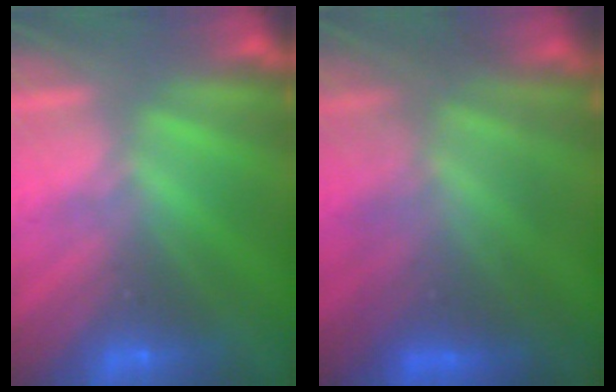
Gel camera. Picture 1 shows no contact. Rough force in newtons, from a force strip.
{"total": 4.4}